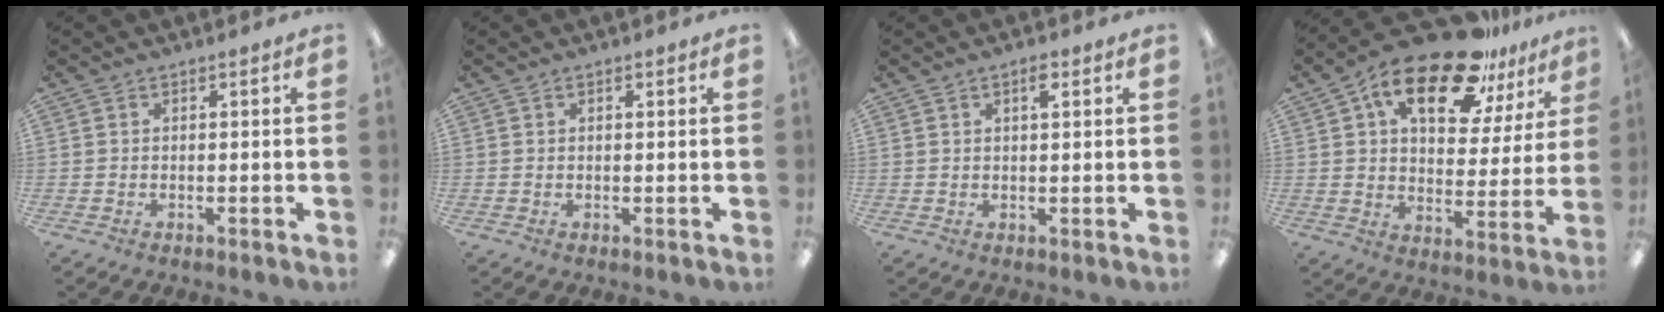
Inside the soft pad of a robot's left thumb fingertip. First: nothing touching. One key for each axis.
{"total": 0.9, "fx": 0.5, "fy": 0.5, "fz": 0.4, "tx": -0.001, "ty": -0.001, "tz": 0.008}
{"total": 2.8, "fx": 1.7, "fy": 1.0, "fz": 2.1, "tx": -0.030, "ty": -0.003, "tz": 0.025}
{"total": 19.7, "fx": 13.3, "fy": 8.2, "fz": 11.9, "tx": -0.197, "ty": -0.071, "tz": 0.224}